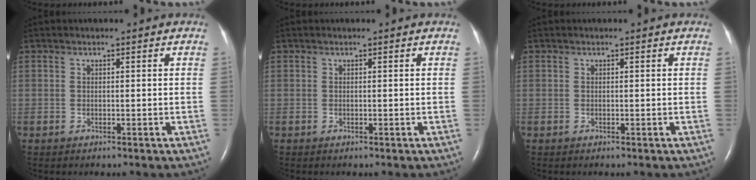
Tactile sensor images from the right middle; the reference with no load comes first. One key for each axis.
{"total": 0.0}
{"total": 0.0}